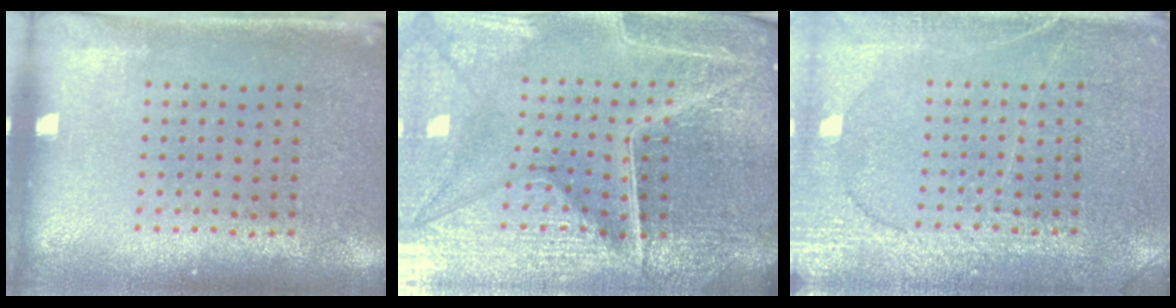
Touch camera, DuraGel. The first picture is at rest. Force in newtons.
{"total": 5.5, "press": 5.1, "slide": 2.0}
{"total": 4.7, "press": 4.7, "slide": 0.6}